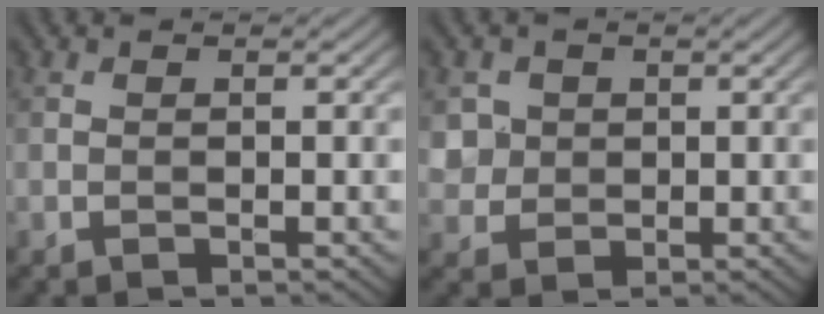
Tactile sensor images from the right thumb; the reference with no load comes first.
{"total": 3.3, "force": [1.0, 3.1, 0.7], "torque": [-0.032, -0.013, 0.029]}